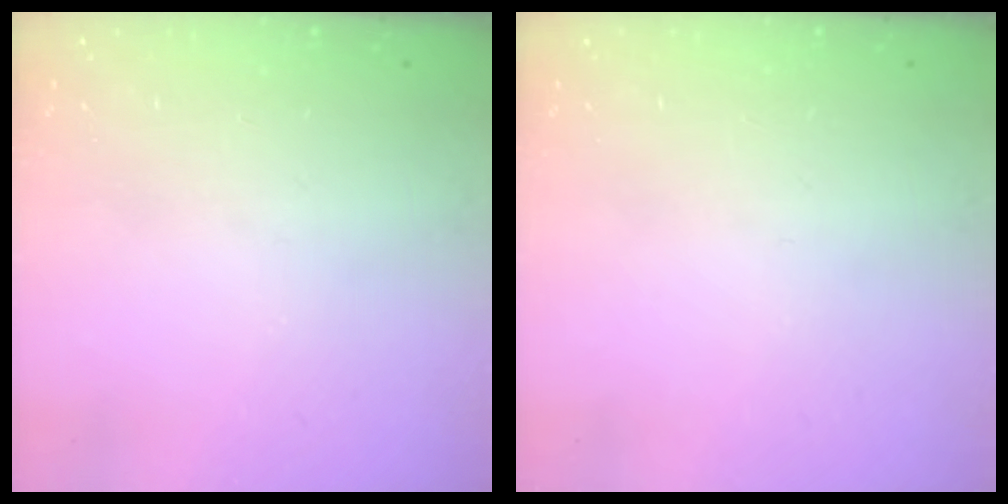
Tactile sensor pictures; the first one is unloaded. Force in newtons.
{"total": 0.0}